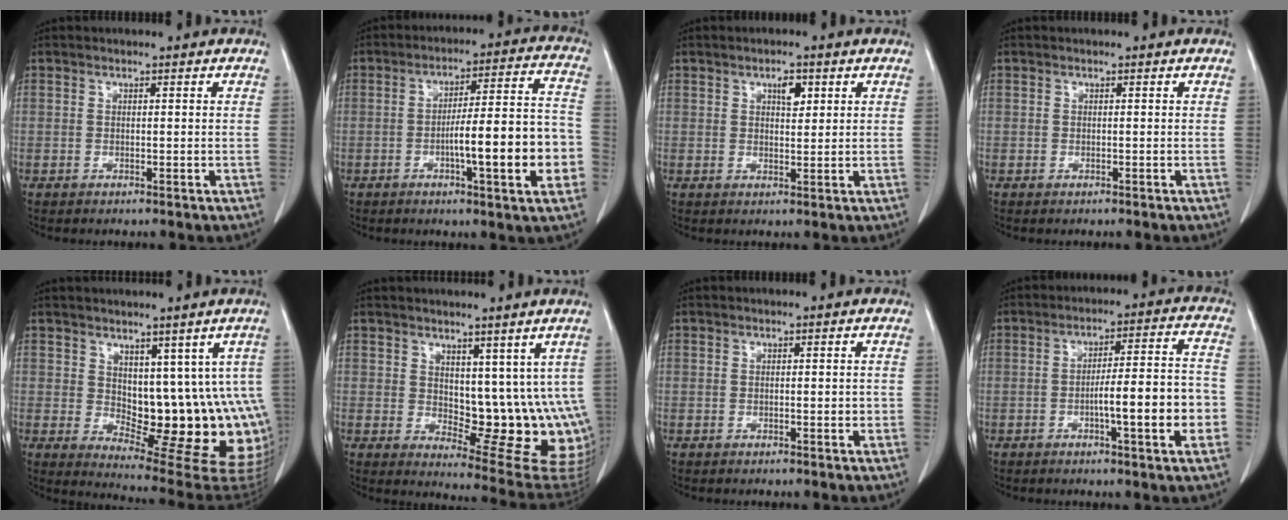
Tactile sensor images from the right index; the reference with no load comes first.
{"total": 14.3, "force": [-3.8, 1.6, 13.7], "torque": [-0.195, 0.019, -0.055]}
{"total": 2.7, "force": [1.3, 1.2, 2.1], "torque": [-0.033, 0.000, 0.021]}
{"total": 0.0}
{"total": 13.8, "force": [1.9, 6.5, 12.0], "torque": [-0.137, -0.008, 0.042]}
{"total": 12.4, "force": [3.8, 5.9, 10.2], "torque": [-0.112, -0.014, 0.068]}
{"total": 1.0, "force": [-0.2, 0.4, 0.9], "torque": [-0.013, 0.001, -0.003]}
{"total": 11.0, "force": [-3.0, 1.0, 10.6], "torque": [-0.156, 0.015, -0.043]}